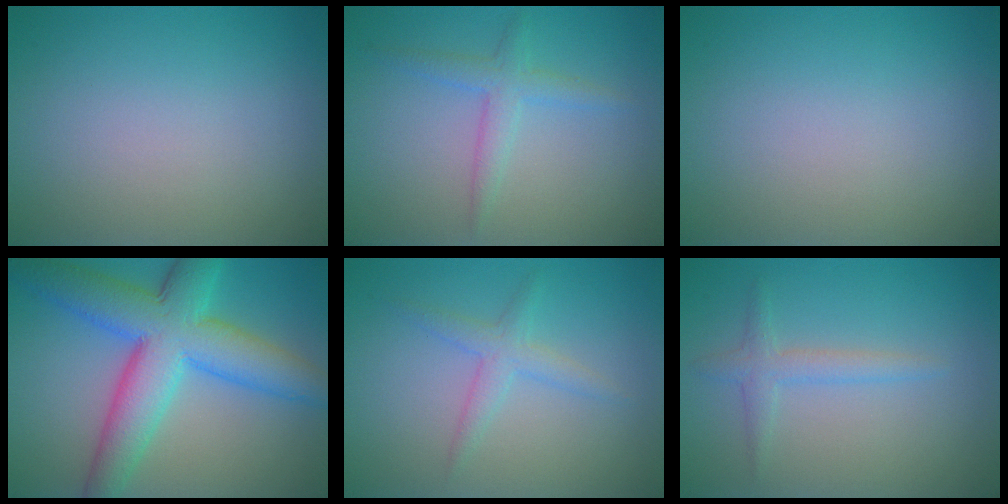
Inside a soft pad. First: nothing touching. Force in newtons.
{"total": 2.2, "press": 2.2, "slide": 0.1}
{"total": 0.0}
{"total": 9.7, "press": 9.7, "slide": 0.2}
{"total": 2.1, "press": 2.1, "slide": 0.1}
{"total": 1.8, "press": 1.8, "slide": 0.0}